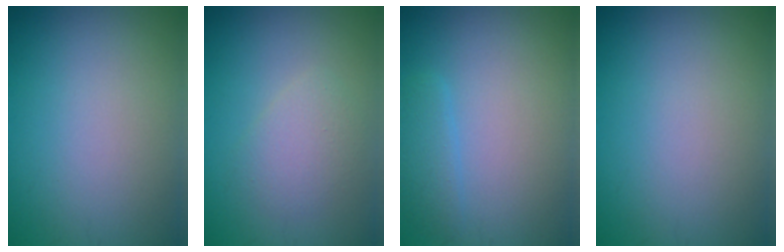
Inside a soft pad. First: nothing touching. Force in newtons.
{"total": 2.4, "press": 2.4, "slide": 0.1}
{"total": 1.7, "press": 1.7, "slide": 0.1}
{"total": 0.0}